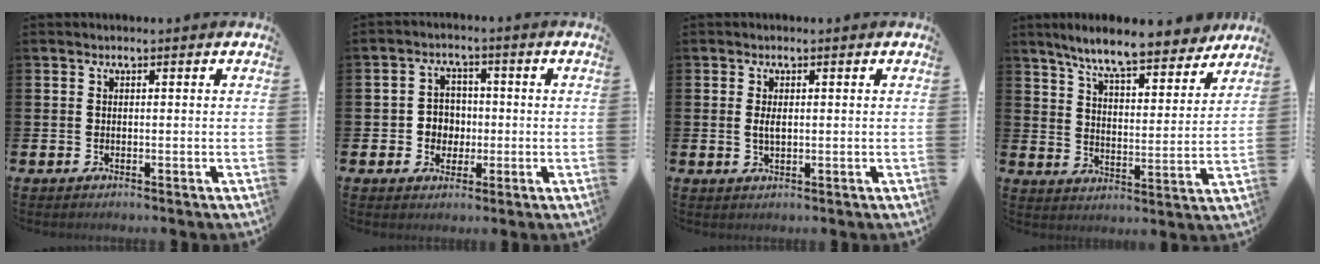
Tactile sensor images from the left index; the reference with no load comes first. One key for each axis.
{"total": 3.8, "fx": -0.2, "fy": 3.7, "fz": 0.9, "tx": -0.016, "ty": 0.003, "tz": -0.013}
{"total": 1.8, "fx": 0.2, "fy": 0.8, "fz": 1.6, "tx": -0.024, "ty": 0.001, "tz": 0.001}
{"total": 9.7, "fx": 8.8, "fy": 1.3, "fz": 3.9, "tx": -0.092, "ty": -0.049, "tz": 0.154}